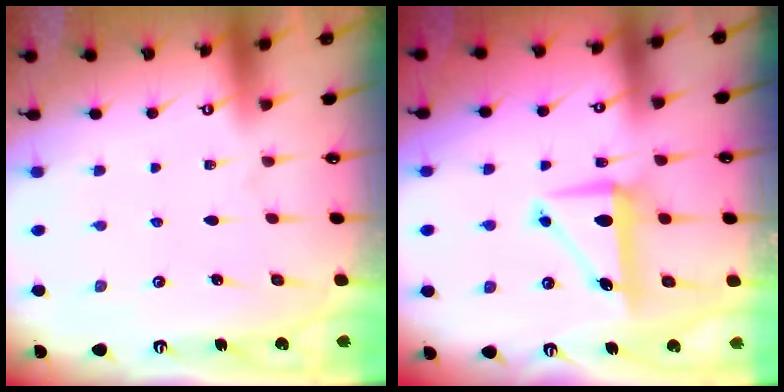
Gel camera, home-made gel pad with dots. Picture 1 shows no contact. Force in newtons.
{"total": 8.3, "press": 8.1, "slide": 1.4}